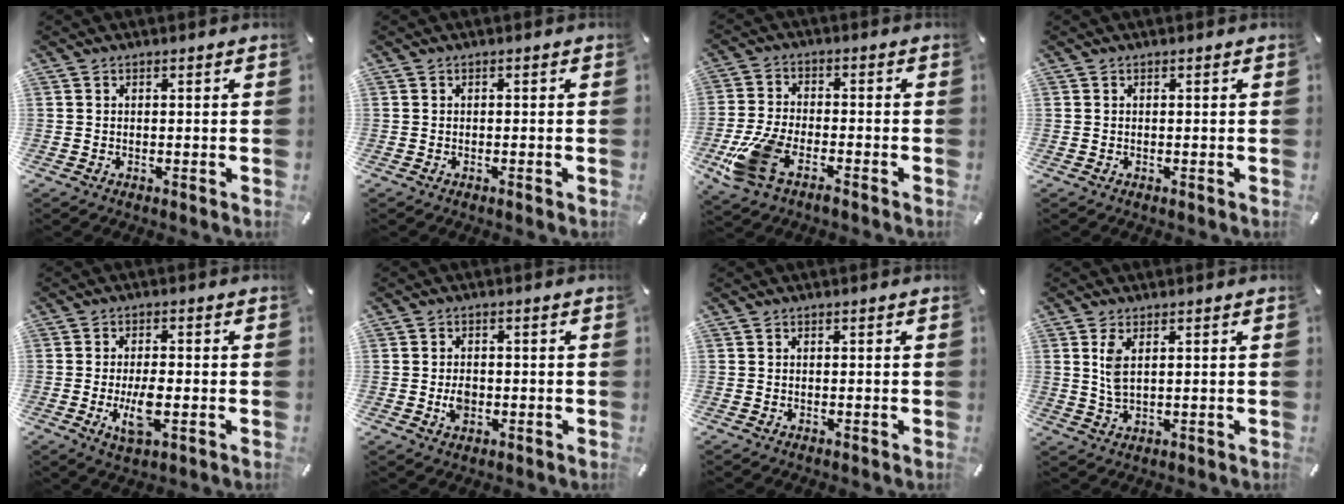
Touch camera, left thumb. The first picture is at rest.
{"total": 0.7, "force": [-0.4, 0.1, 0.6], "torque": [-0.009, -0.002, -0.006]}
{"total": 10.6, "force": [-5.9, 4.9, 7.3], "torque": [-0.169, 0.010, -0.114]}
{"total": 0.0}
{"total": 6.9, "force": [-1.5, 2.4, 6.3], "torque": [-0.137, -0.011, -0.028]}
{"total": 3.4, "force": [-0.8, 2.4, 2.2], "torque": [-0.054, -0.001, -0.017]}
{"total": 0.0}
{"total": 4.5, "force": [1.3, 1.7, 3.9], "torque": [-0.090, 0.002, 0.020]}